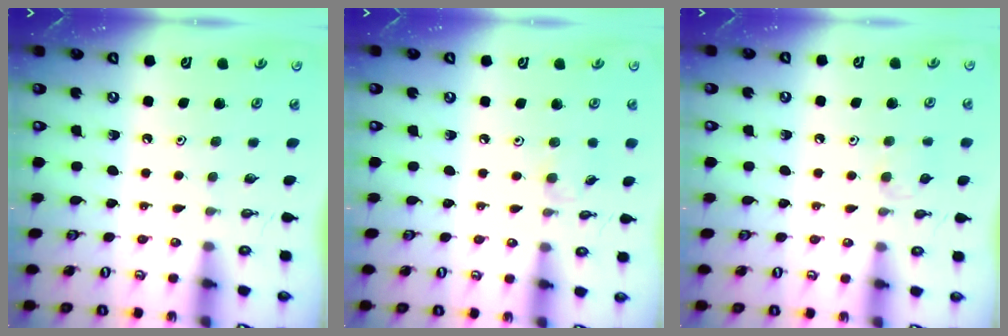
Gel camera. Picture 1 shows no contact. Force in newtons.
{"total": 2.4, "press": 2.4, "slide": 0.5}
{"total": 5.1, "press": 5.0, "slide": 0.7}